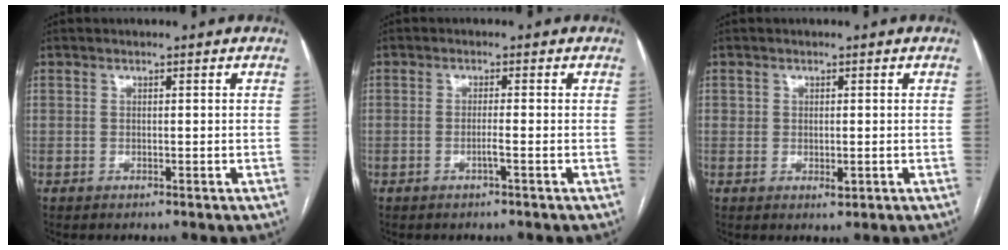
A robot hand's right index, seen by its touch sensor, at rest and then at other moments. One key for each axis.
{"total": 1.4, "fx": -0.6, "fy": -0.3, "fz": 1.2, "tx": -0.024, "ty": 0.001, "tz": -0.011}
{"total": 1.6, "fx": -0.1, "fy": 0.9, "fz": 1.3, "tx": -0.018, "ty": -0.001, "tz": 0.003}